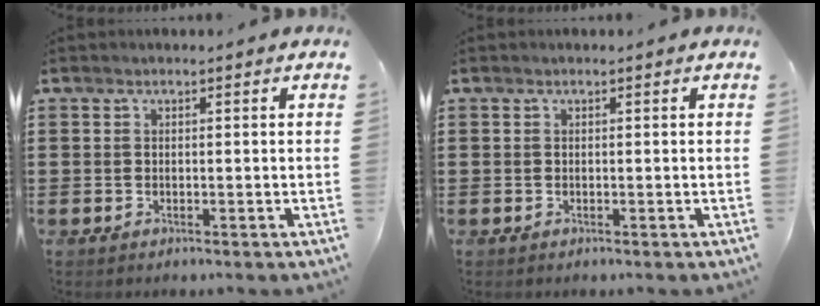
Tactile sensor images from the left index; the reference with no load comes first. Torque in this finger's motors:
{"motor_torque": [0.00, 0.00, 0.00, -0.01]}